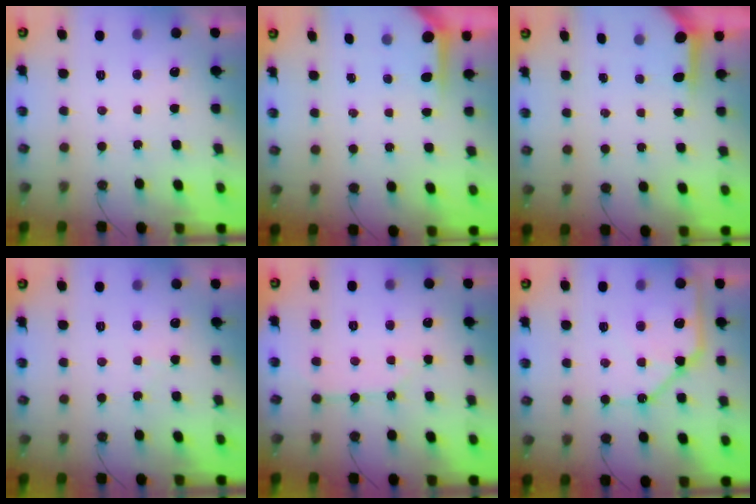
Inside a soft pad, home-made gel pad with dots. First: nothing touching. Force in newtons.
{"total": 3.5, "press": 3.5, "slide": 0.4}
{"total": 3.7, "press": 3.7, "slide": 0.4}
{"total": 3.8, "press": 3.7, "slide": 0.6}
{"total": 2.7, "press": 2.7, "slide": 0.3}
{"total": 13.7, "press": 13.6, "slide": 1.7}